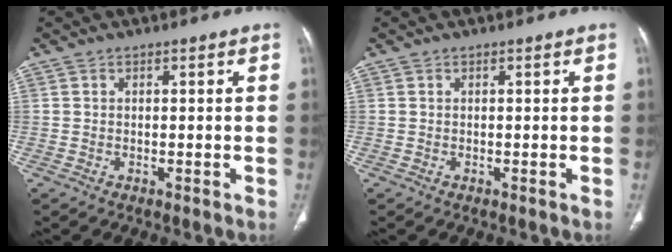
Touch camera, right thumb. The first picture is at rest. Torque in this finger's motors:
{"motor_torque": [0.01, 0.00, 0.09, 0.07, 0.07]}